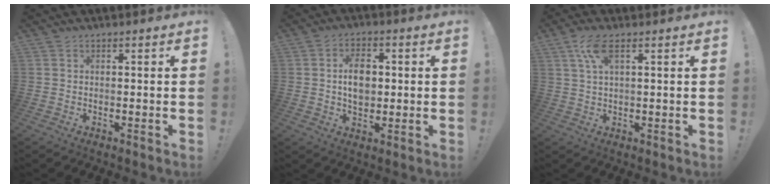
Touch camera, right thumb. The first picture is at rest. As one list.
[{"total": 8.2, "force": [0.4, 5.9, 5.7], "torque": [-0.085, 0.004, 0.006]}, {"total": 5.9, "force": [2.8, 1.6, 5.0], "torque": [-0.093, -0.001, 0.048]}]